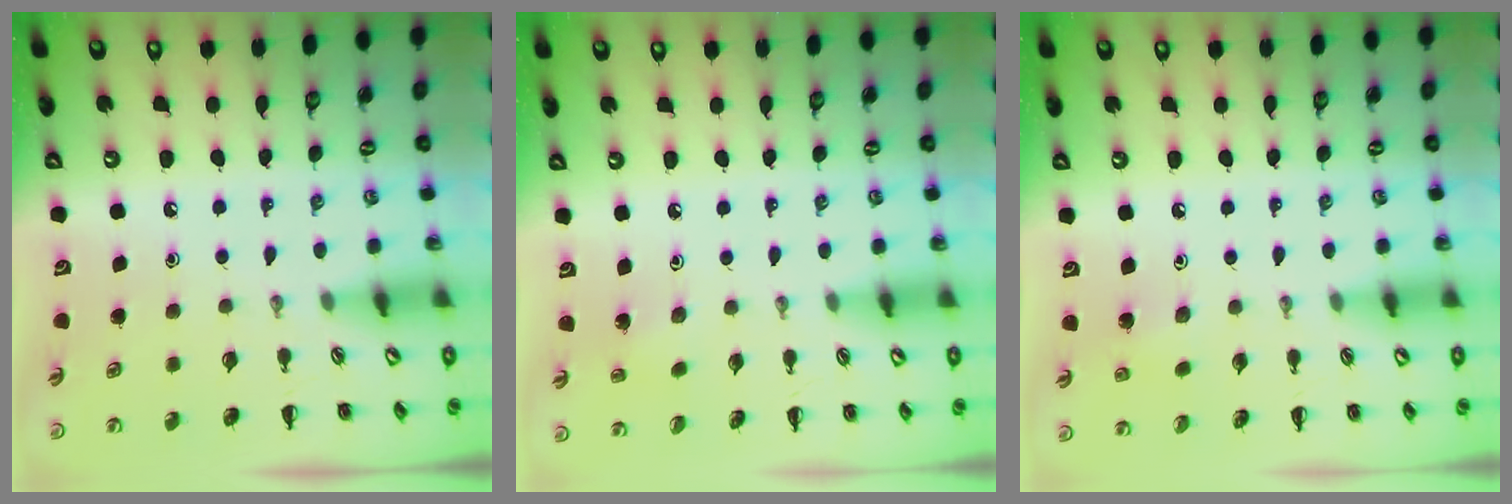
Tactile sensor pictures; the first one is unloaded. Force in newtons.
{"total": 1.3, "press": 1.2, "slide": 0.6}
{"total": 2.7, "press": 2.5, "slide": 0.8}